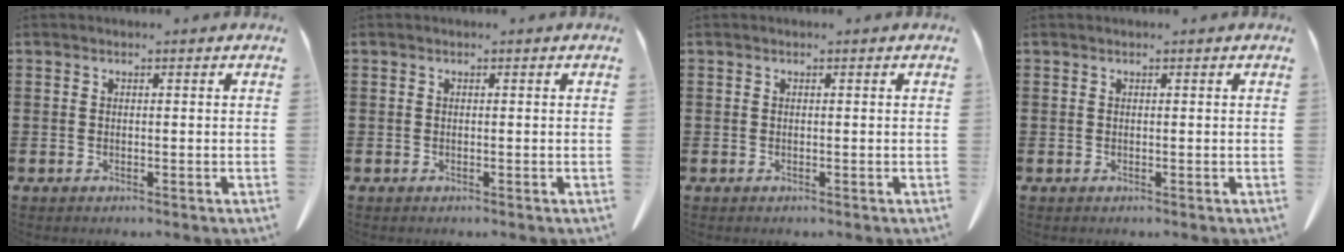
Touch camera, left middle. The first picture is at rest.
{"total": 0.0}
{"total": 0.0}
{"total": 0.0}